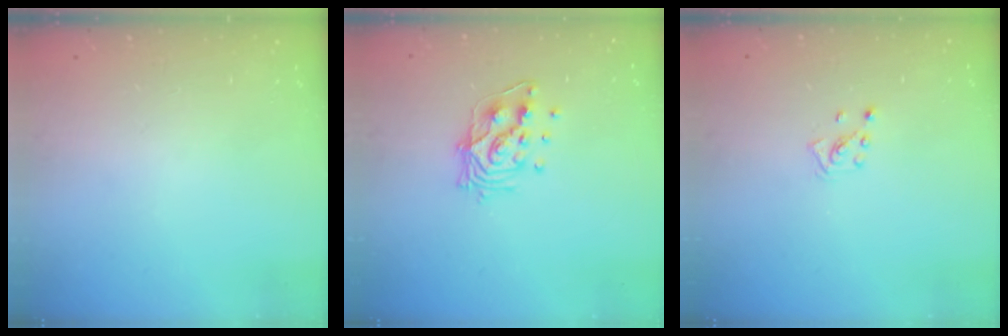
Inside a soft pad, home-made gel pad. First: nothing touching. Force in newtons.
{"total": 11.2, "press": 11.2, "slide": 0.6}
{"total": 2.1, "press": 2.0, "slide": 0.3}